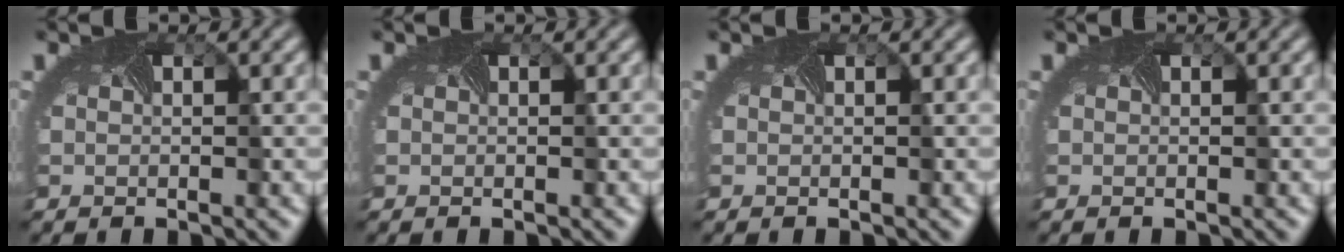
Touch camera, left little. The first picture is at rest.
{"total": 0.0}
{"total": 0.0}
{"total": 0.0}